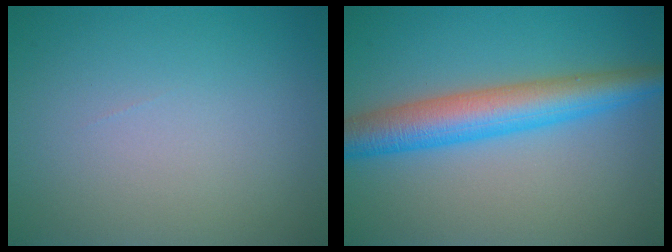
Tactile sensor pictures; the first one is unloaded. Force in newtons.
{"total": 6.3, "press": 6.3, "slide": 0.1}